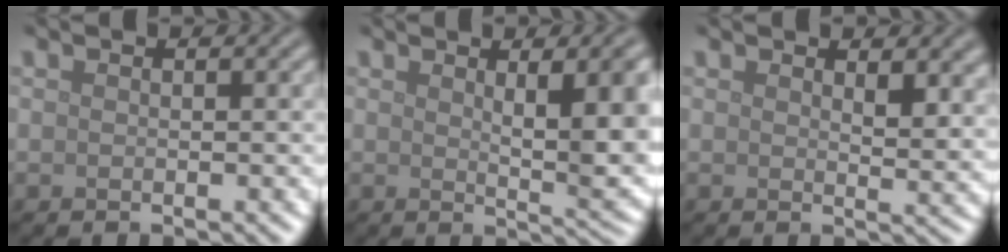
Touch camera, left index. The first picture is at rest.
{"total": 7.2, "force": [1.5, 2.1, 6.8], "torque": [-0.085, -0.006, 0.029]}
{"total": 2.5, "force": [1.4, 1.0, 1.8], "torque": [-0.026, -0.006, 0.025]}